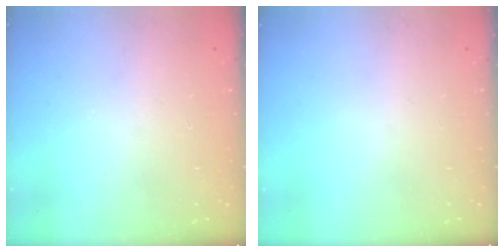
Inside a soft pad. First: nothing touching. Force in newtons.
{"total": 0.0}